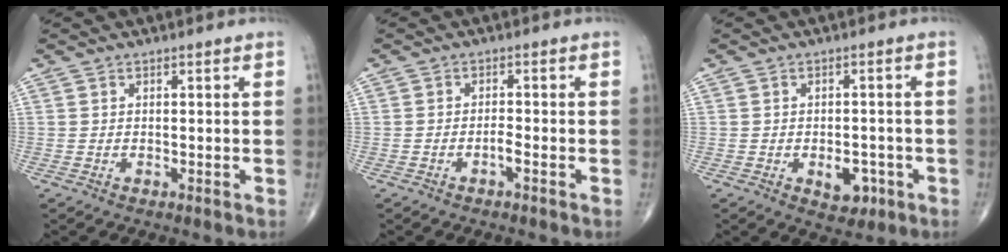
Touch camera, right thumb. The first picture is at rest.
{"total": 1.4, "force": [-0.8, 0.2, 1.1], "torque": [-0.022, 0.005, -0.016]}
{"total": 4.9, "force": [-1.8, 3.0, 3.5], "torque": [-0.029, 0.007, -0.017]}